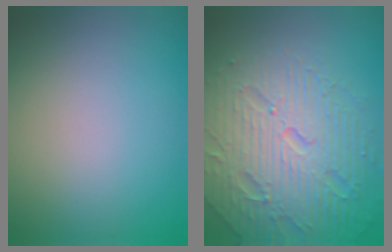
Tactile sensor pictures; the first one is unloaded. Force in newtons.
{"total": 7.4, "press": 7.3, "slide": 1.6}